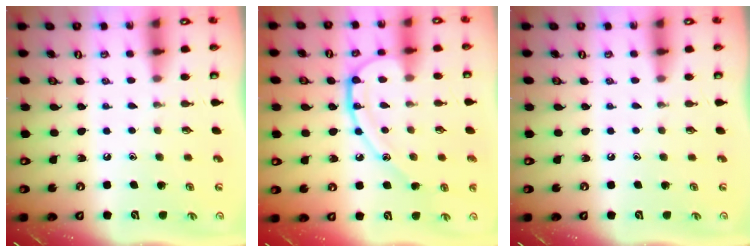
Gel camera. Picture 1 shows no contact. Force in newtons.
{"total": 12.6, "press": 12.6, "slide": 0.5}
{"total": 0.0}